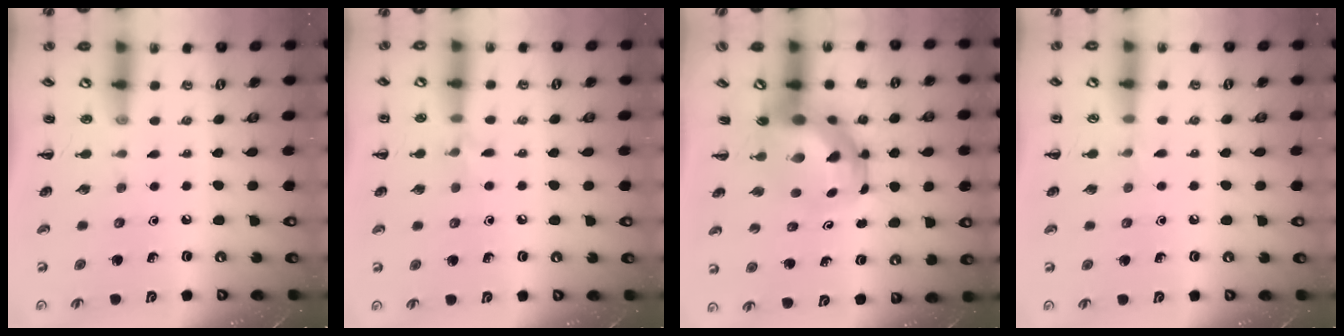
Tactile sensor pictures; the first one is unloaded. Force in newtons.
{"total": 5.6, "press": 5.3, "slide": 1.9}
{"total": 6.6, "press": 6.3, "slide": 2.0}
{"total": 3.0, "press": 2.8, "slide": 0.9}